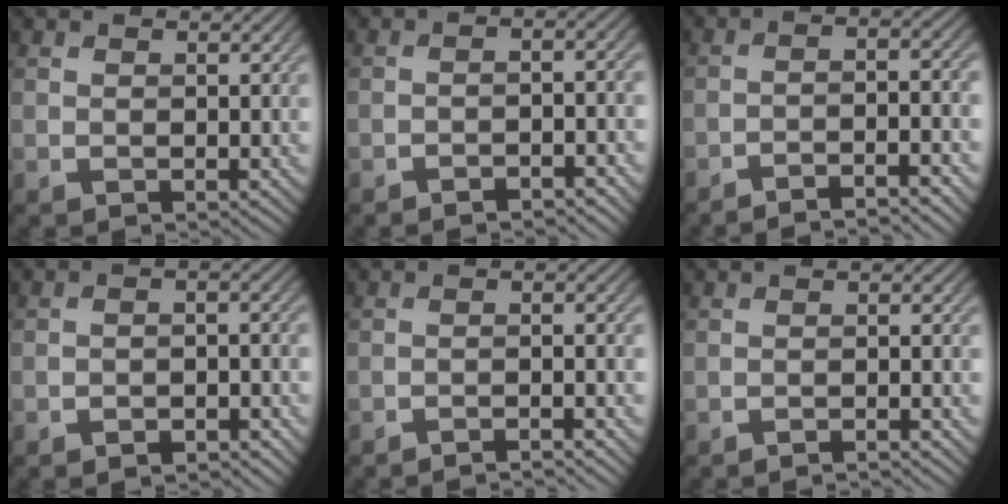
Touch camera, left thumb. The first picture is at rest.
{"total": 3.2, "force": [-2.5, 0.4, 2.0], "torque": [-0.035, 0.011, -0.043]}
{"total": 6.5, "force": [-4.6, 0.6, 4.5], "torque": [-0.074, 0.018, -0.082]}
{"total": 3.1, "force": [-2.1, 1.0, 2.0], "torque": [-0.031, 0.007, -0.033]}
{"total": 3.4, "force": [-2.6, 0.2, 2.1], "torque": [-0.031, 0.010, -0.055]}
{"total": 2.1, "force": [-1.5, 0.2, 1.4], "torque": [-0.013, 0.006, -0.035]}